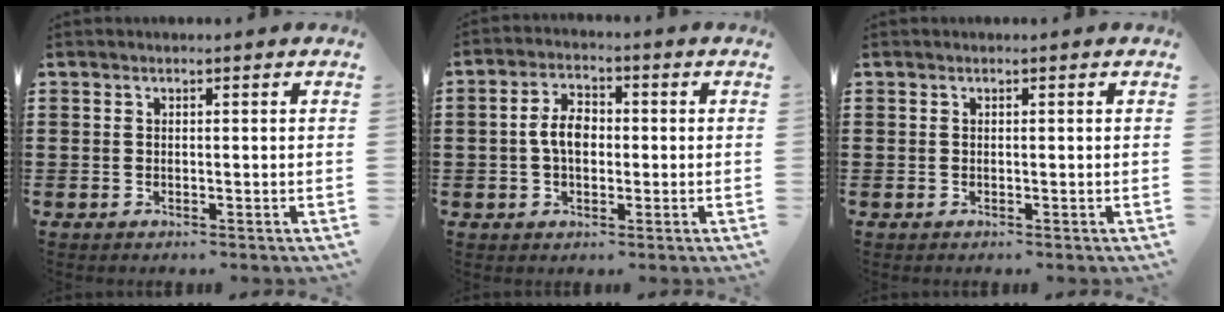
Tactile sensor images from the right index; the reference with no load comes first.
{"total": 5.3, "force": [-0.2, 3.1, 4.2], "torque": [-0.091, 0.009, -0.007]}
{"total": 0.0}